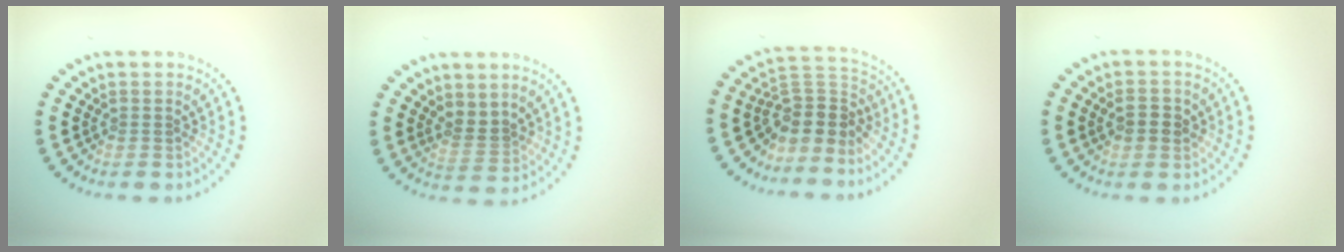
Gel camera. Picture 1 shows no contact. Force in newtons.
{"total": 1.9, "press": 1.6, "slide": 1.1}
{"total": 4.1, "press": 3.3, "slide": 2.5}
{"total": 2.2, "press": 2.2, "slide": 0.1}